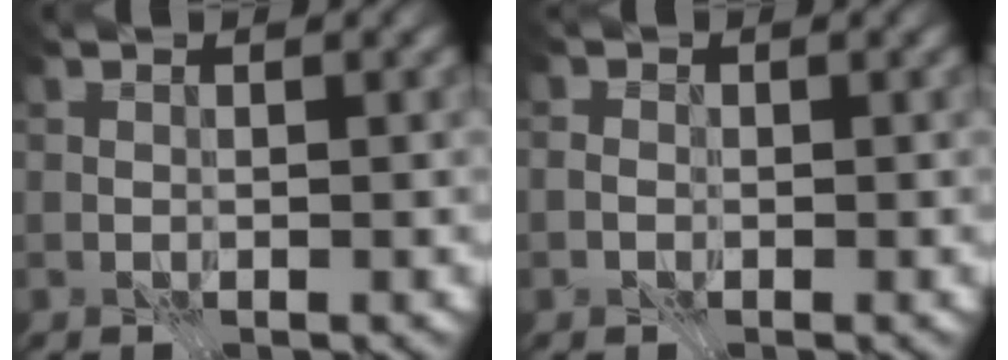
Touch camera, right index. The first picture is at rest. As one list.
[{"total": 1.0, "force": [-0.5, 0.9, 0.3], "torque": [-0.001, 0.000, -0.013]}]